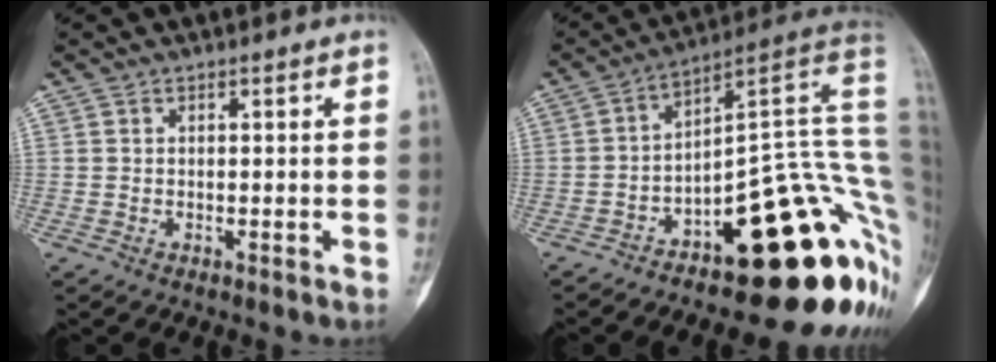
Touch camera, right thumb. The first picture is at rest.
{"total": 24.8, "force": [-5.8, 9.1, 22.3], "torque": [-0.176, 0.090, -0.069]}